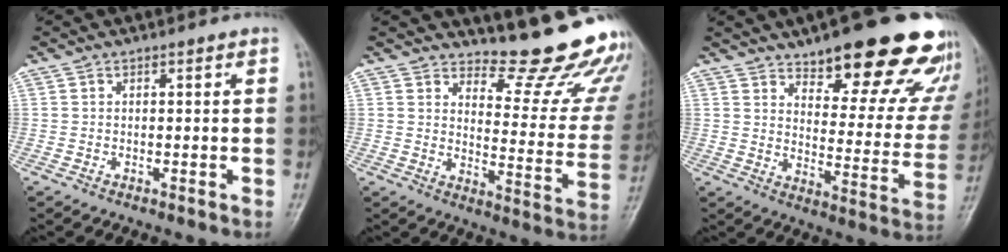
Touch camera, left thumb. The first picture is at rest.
{"total": 17.7, "force": [15.5, 4.2, 7.5], "torque": [-0.049, -0.163, 0.186]}
{"total": 25.0, "force": [18.2, 8.4, 15.0], "torque": [-0.147, -0.095, 0.232]}